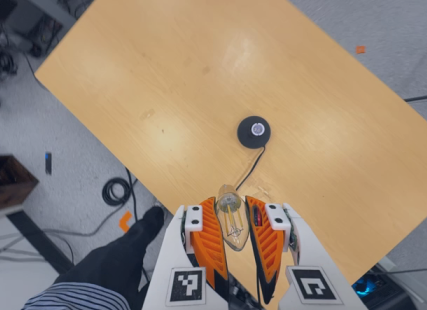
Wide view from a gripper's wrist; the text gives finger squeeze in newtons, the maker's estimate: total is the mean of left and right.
{"total": 23.1, "left": 26.5, "right": 19.7}